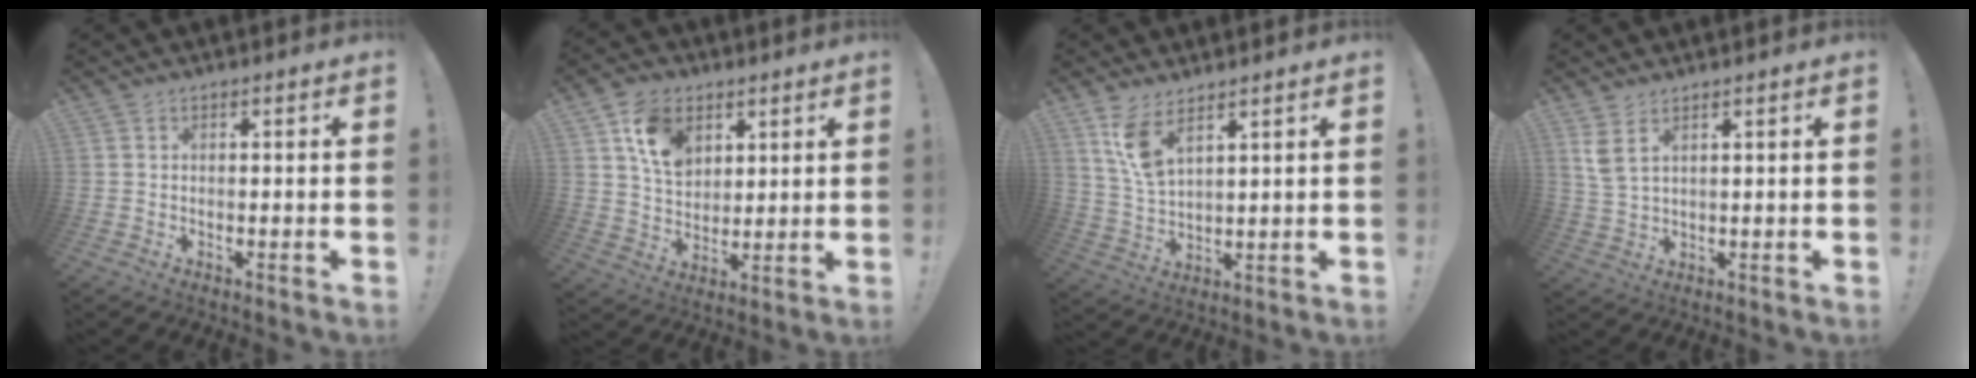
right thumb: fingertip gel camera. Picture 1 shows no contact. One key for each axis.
{"total": 11.9, "fx": 5.8, "fy": 8.6, "fz": 5.9, "tx": -0.097, "ty": -0.017, "tz": 0.114}
{"total": 8.5, "fx": 5.5, "fy": 3.2, "fz": 5.7, "tx": -0.105, "ty": -0.026, "tz": 0.103}
{"total": 4.5, "fx": 2.6, "fy": 1.4, "fz": 3.4, "tx": -0.070, "ty": -0.012, "tz": 0.050}